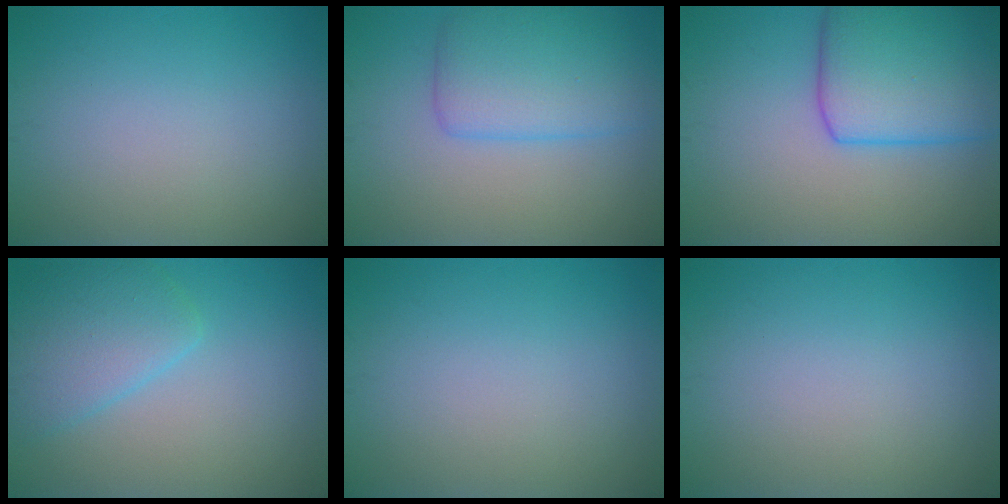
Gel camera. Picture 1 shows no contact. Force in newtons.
{"total": 5.2, "press": 5.2, "slide": 0.3}
{"total": 8.4, "press": 8.4, "slide": 0.5}
{"total": 4.2, "press": 4.2, "slide": 0.3}
{"total": 0.0}
{"total": 0.0}